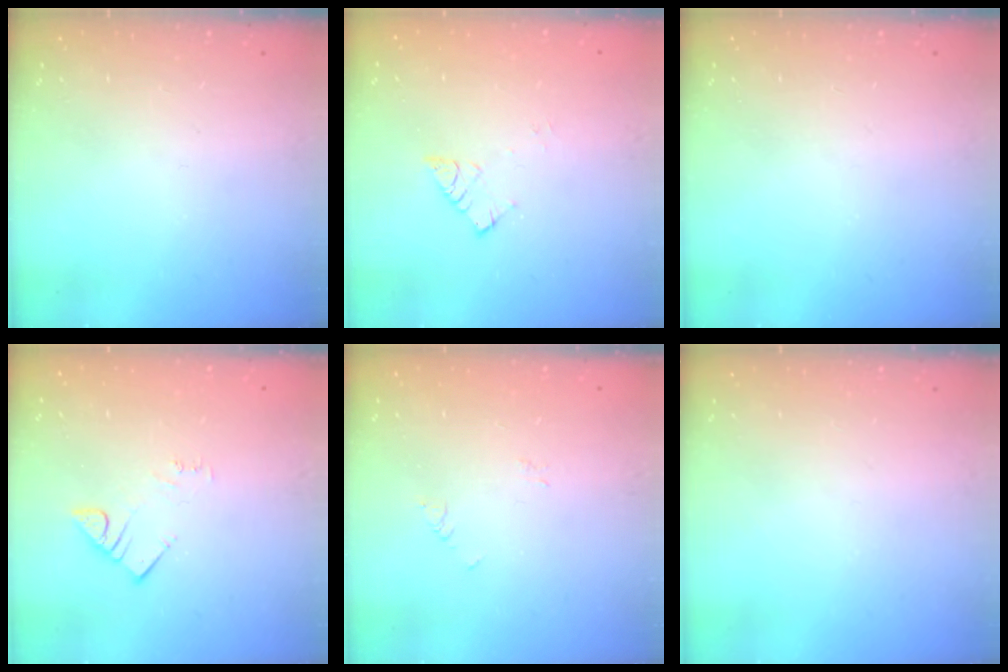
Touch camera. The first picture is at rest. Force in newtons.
{"total": 5.6, "press": 5.6, "slide": 0.2}
{"total": 0.0}
{"total": 3.0, "press": 3.0, "slide": 0.3}
{"total": 2.9, "press": 2.9, "slide": 0.3}
{"total": 0.0}